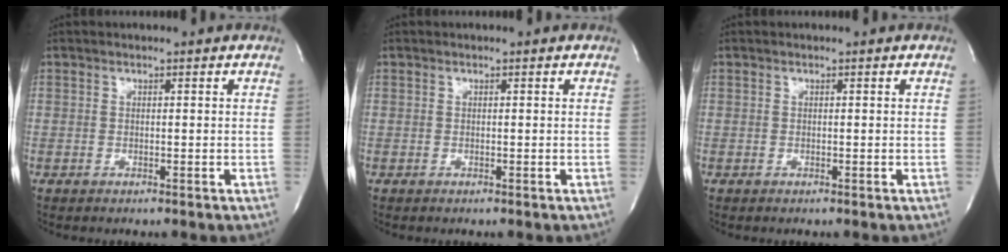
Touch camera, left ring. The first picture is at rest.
{"total": 0.0}
{"total": 0.0}